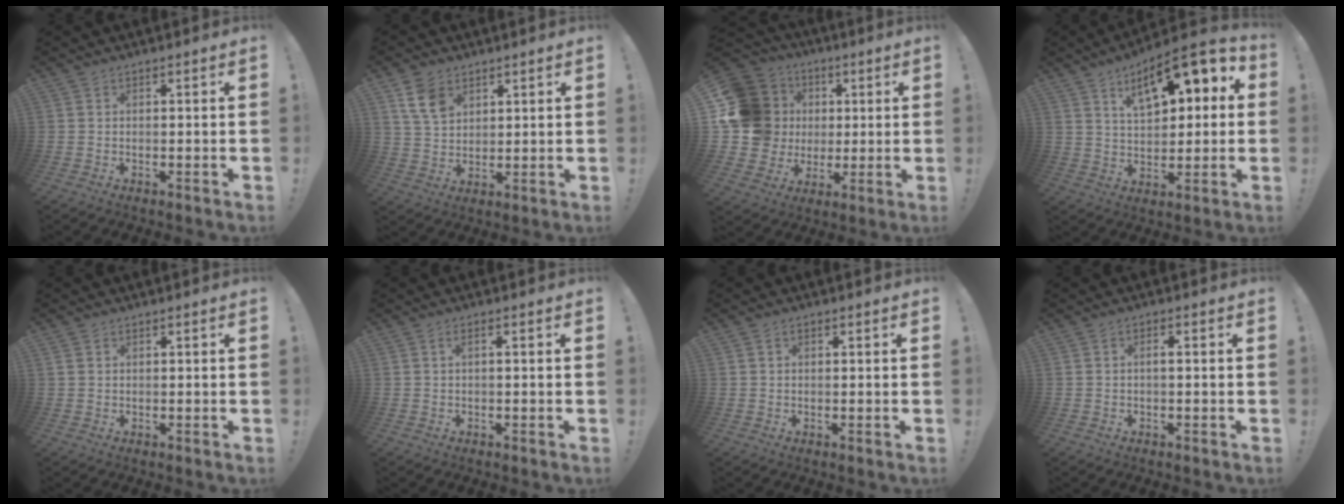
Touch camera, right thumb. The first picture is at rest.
{"total": 8.5, "force": [4.8, 5.6, 4.4], "torque": [-0.067, -0.016, 0.093]}
{"total": 18.7, "force": [3.0, 16.6, 8.1], "torque": [-0.156, 0.000, 0.090]}
{"total": 15.4, "force": [7.4, 7.1, 11.4], "torque": [-0.166, -0.037, 0.124]}
{"total": 1.1, "force": [0.6, 0.8, 0.4], "torque": [-0.010, 0.004, 0.011]}
{"total": 1.2, "force": [-0.1, 0.1, 1.2], "torque": [-0.032, 0.005, -0.002]}
{"total": 0.7, "force": [0.2, 0.6, 0.4], "torque": [-0.010, 0.004, 0.004]}
{"total": 1.5, "force": [-0.4, 0.2, 1.4], "torque": [-0.030, 0.005, -0.008]}